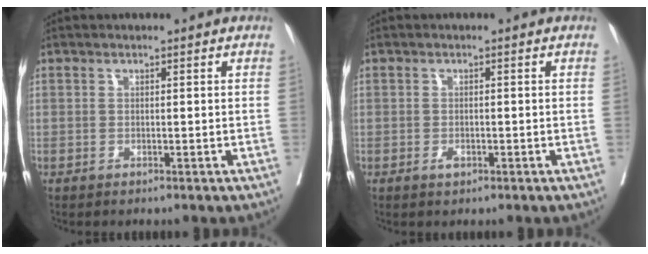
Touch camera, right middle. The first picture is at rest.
{"total": 1.2, "force": [-0.6, 0.6, 0.8], "torque": [-0.014, 0.001, -0.008]}